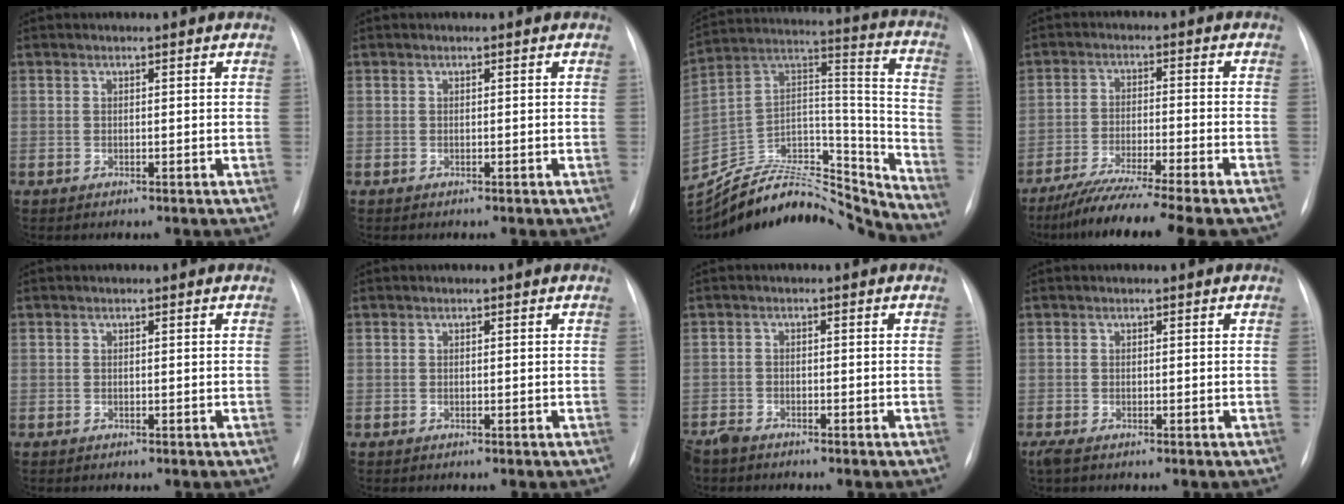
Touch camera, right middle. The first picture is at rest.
{"total": 0.0}
{"total": 29.4, "force": [-27.8, 5.2, 8.0], "torque": [-0.156, 0.023, -0.434]}
{"total": 13.1, "force": [-10.8, -0.8, 7.4], "torque": [-0.114, -0.038, -0.171]}
{"total": 0.0}
{"total": 0.0}
{"total": 2.8, "force": [-2.6, 0.8, 0.7], "torque": [-0.011, -0.006, -0.049]}
{"total": 1.4, "force": [-0.9, 0.3, 1.0], "torque": [-0.026, -0.008, -0.018]}